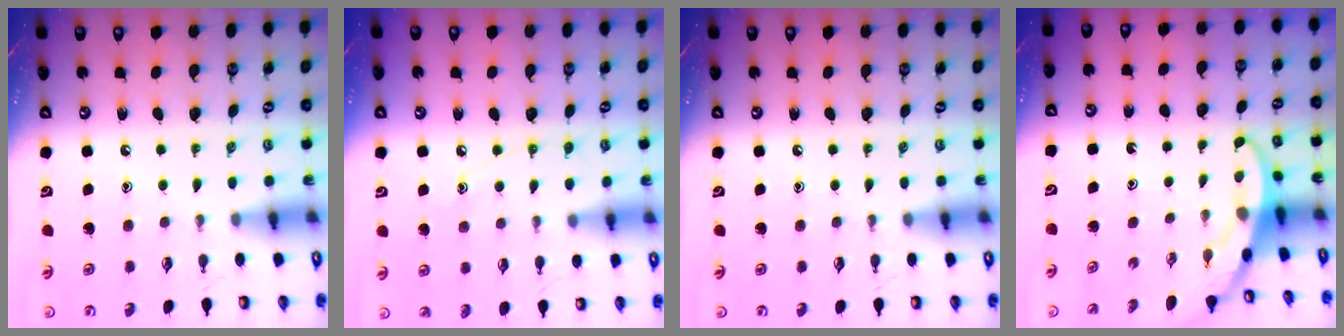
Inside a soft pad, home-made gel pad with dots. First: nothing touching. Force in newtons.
{"total": 7.2, "press": 7.2, "slide": 0.6}
{"total": 0.0}
{"total": 3.8, "press": 3.7, "slide": 0.3}